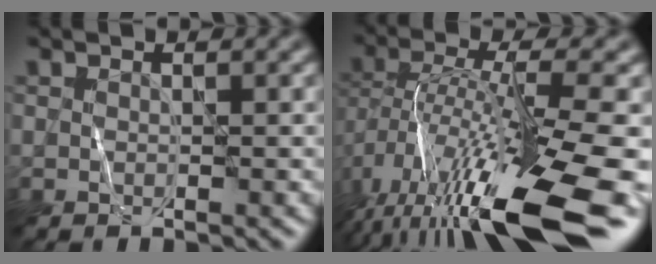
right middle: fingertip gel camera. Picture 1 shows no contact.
{"total": 14.1, "force": [-7.0, 3.2, 11.8], "torque": [-0.221, -0.003, -0.107]}